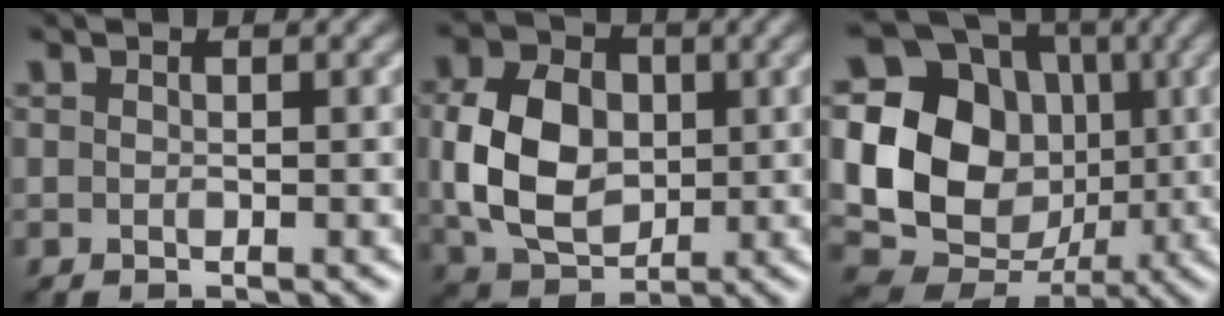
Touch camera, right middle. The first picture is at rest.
{"total": 8.0, "force": [0.3, 5.9, 5.4], "torque": [-0.117, 0.003, 0.002]}
{"total": 17.1, "force": [1.2, 15.2, 7.9], "torque": [-0.179, 0.012, 0.001]}